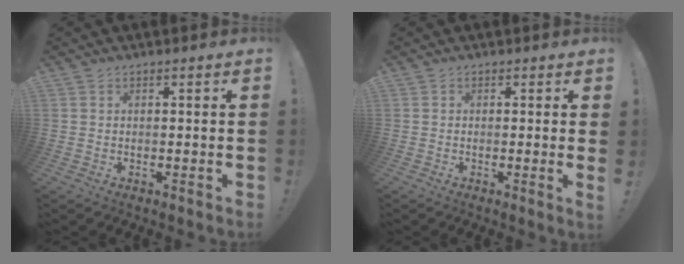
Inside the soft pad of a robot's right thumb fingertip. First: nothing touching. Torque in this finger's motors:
{"motor_torque": [0.36, 0.30, -0.32, 0.10, 0.06]}